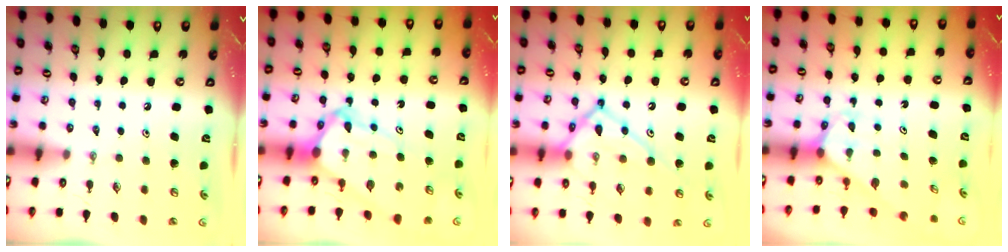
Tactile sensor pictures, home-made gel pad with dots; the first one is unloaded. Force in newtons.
{"total": 9.1, "press": 9.1, "slide": 0.9}
{"total": 17.1, "press": 17.0, "slide": 2.0}
{"total": 2.4, "press": 2.4, "slide": 0.2}